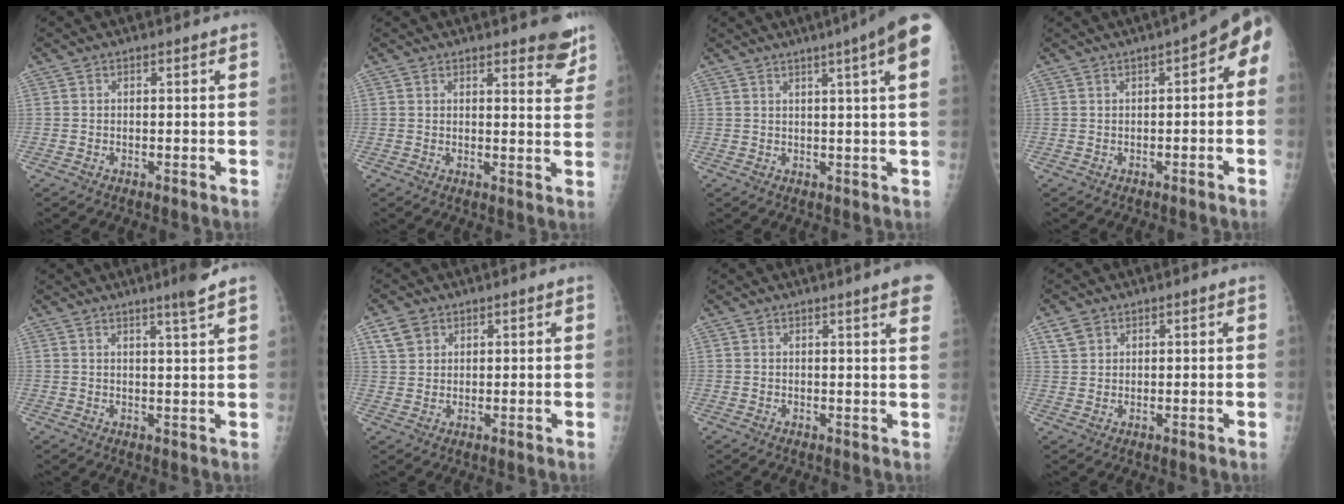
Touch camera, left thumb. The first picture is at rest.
{"total": 5.6, "force": [4.3, 1.7, 3.2], "torque": [-0.012, -0.025, 0.045]}
{"total": 11.1, "force": [5.6, 0.0, 9.6], "torque": [-0.123, 0.004, 0.057]}
{"total": 6.2, "force": [0.1, 2.7, 5.6], "torque": [-0.050, 0.032, -0.011]}
{"total": 4.5, "force": [3.2, -0.7, 3.1], "torque": [-0.046, -0.023, 0.050]}
{"total": 4.1, "force": [2.3, 3.0, 1.5], "torque": [-0.018, -0.006, 0.049]}
{"total": 6.0, "force": [3.9, 0.0, 4.5], "torque": [-0.047, -0.006, 0.035]}
{"total": 2.9, "force": [1.8, 2.1, 1.0], "torque": [-0.010, -0.005, 0.037]}